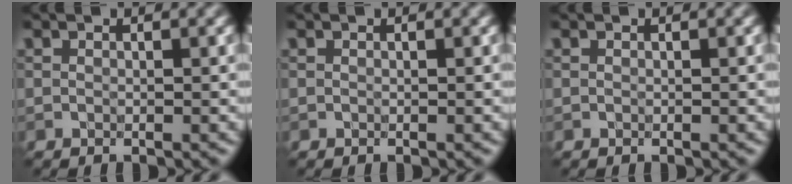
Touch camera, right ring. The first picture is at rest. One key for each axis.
{"total": 0.0}
{"total": 0.0}